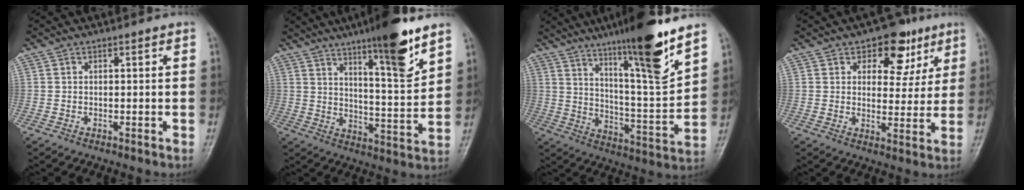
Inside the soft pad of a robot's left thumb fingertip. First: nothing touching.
{"total": 14.3, "force": [9.2, 2.2, 10.7], "torque": [-0.148, -0.060, 0.146]}
{"total": 18.1, "force": [12.2, 1.5, 13.4], "torque": [-0.193, -0.073, 0.200]}
{"total": 9.5, "force": [5.0, 6.1, 5.4], "torque": [-0.026, -0.018, 0.065]}